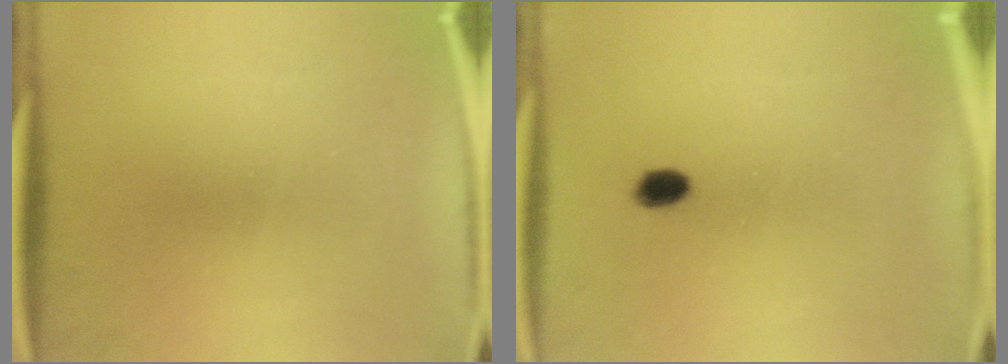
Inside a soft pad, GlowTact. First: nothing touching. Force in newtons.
{"total": 2.4}